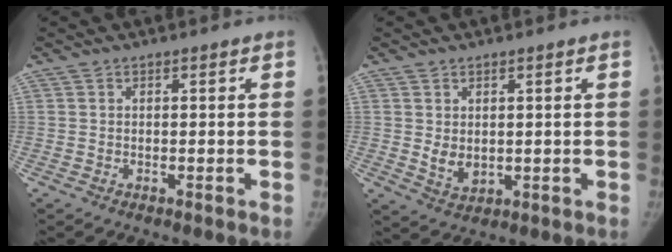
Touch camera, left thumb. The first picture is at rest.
{"total": 3.7, "force": [0.8, 2.5, 2.6], "torque": [-0.036, -0.014, 0.024]}